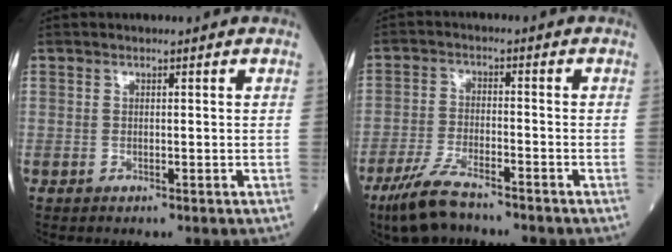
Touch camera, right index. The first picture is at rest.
{"total": 7.5, "force": [-5.9, 1.5, 4.3], "torque": [-0.099, -0.019, -0.113]}